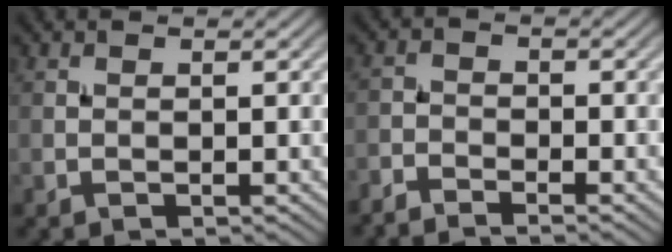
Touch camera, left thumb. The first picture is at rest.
{"total": 3.2, "force": [-3.1, 0.4, 0.9], "torque": [-0.022, -0.004, -0.066]}